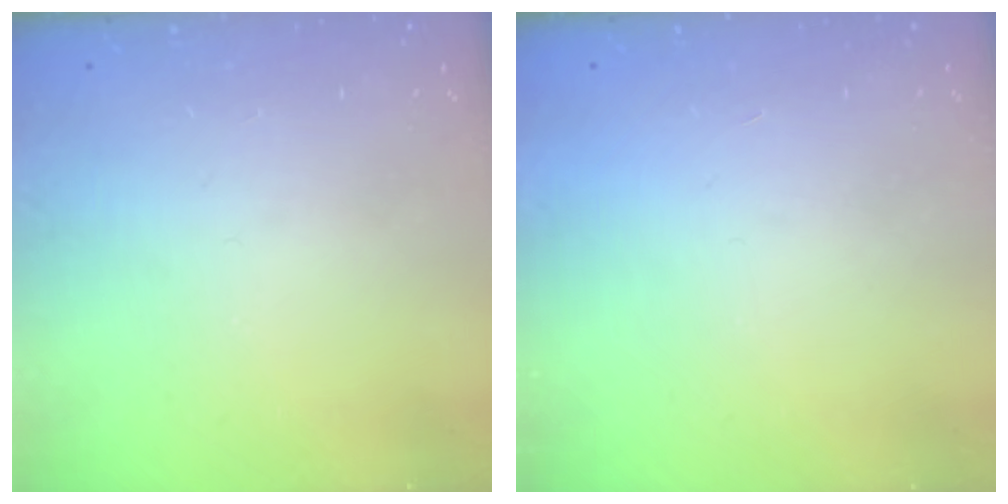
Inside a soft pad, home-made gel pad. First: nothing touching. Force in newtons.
{"total": 1.5, "press": 1.5, "slide": 0.1}